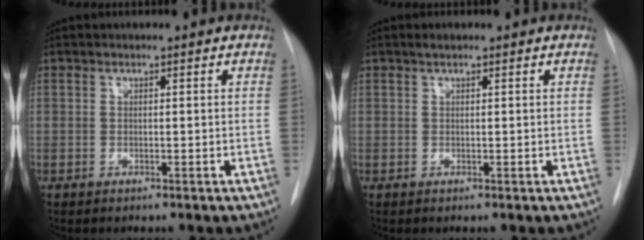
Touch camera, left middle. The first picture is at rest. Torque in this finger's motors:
{"motor_torque": [0.15, -0.12, -0.01, 0.00]}